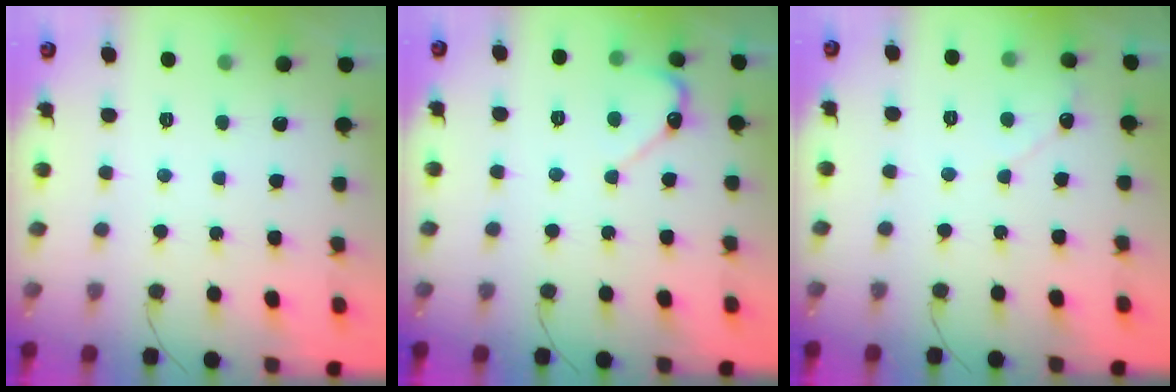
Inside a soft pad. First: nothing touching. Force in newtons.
{"total": 5.2, "press": 5.2, "slide": 0.4}
{"total": 3.7, "press": 3.7, "slide": 0.4}